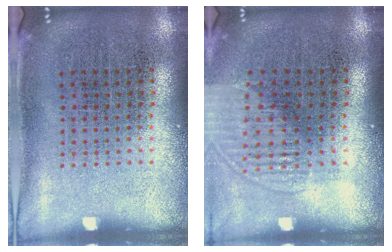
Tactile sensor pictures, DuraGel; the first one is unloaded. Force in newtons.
{"total": 1.4, "press": 1.3, "slide": 0.7}